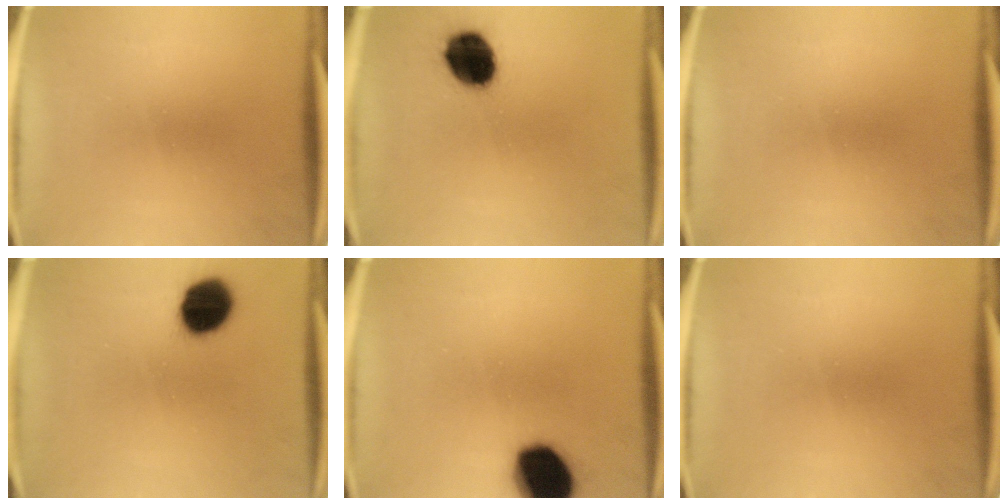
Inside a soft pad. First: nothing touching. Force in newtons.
{"total": 12.9}
{"total": 0.0}
{"total": 11.6}
{"total": 16.5}
{"total": 0.0}